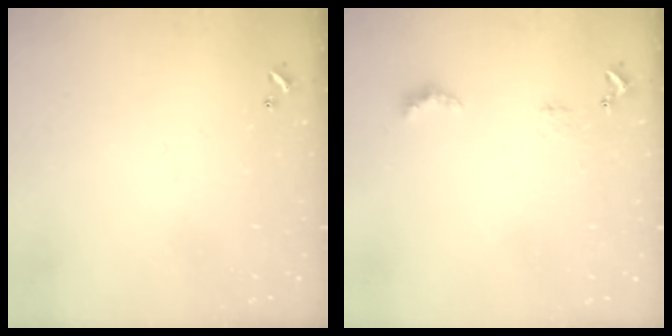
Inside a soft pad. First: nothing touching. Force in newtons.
{"total": 2.5, "press": 2.5, "slide": 0.5}